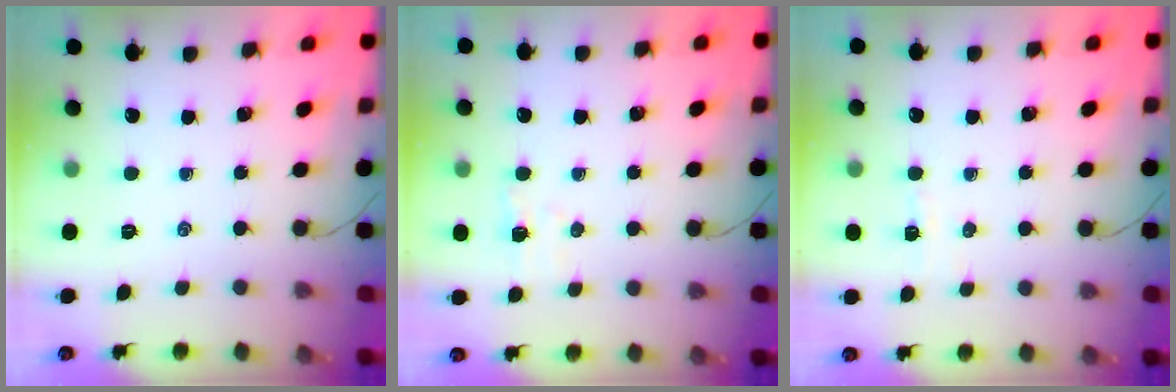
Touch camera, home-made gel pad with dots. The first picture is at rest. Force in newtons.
{"total": 2.8, "press": 2.7, "slide": 0.7}
{"total": 2.8, "press": 2.7, "slide": 0.7}